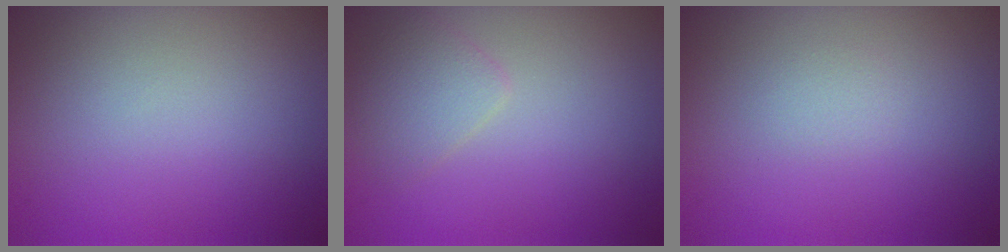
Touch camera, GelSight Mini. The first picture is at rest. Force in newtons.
{"total": 1.8, "press": 1.8, "slide": 0.0}
{"total": 0.6, "press": 0.6, "slide": 0.0}